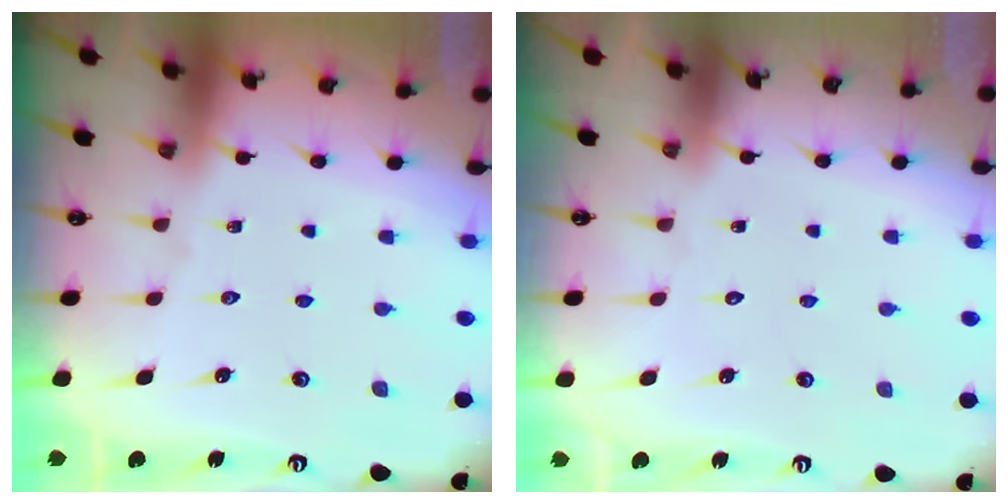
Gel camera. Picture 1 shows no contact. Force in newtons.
{"total": 1.6, "press": 1.6, "slide": 0.1}